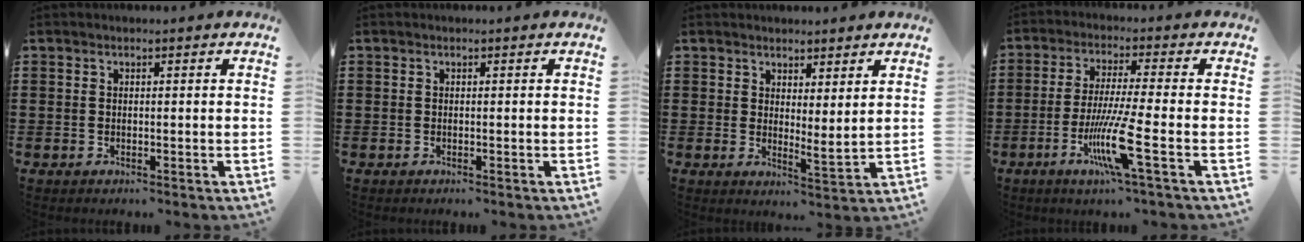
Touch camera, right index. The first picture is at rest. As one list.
[{"total": 0.0}, {"total": 2.7, "force": [2.6, 0.5, 0.4], "torque": [-0.018, -0.004, 0.049]}, {"total": 9.5, "force": [-3.7, 0.0, 8.7], "torque": [-0.178, -0.022, -0.072]}]